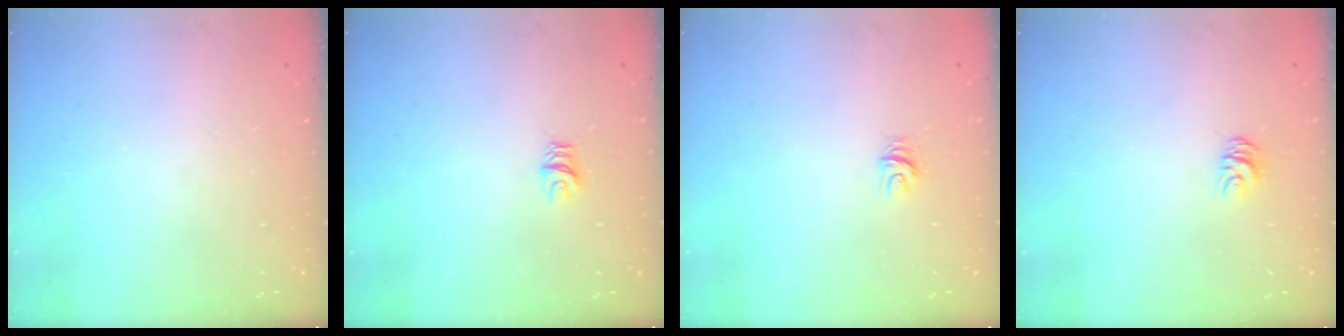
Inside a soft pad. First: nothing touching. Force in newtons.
{"total": 4.6, "press": 4.6, "slide": 0.3}
{"total": 3.7, "press": 3.7, "slide": 0.4}
{"total": 5.3, "press": 5.3, "slide": 0.4}